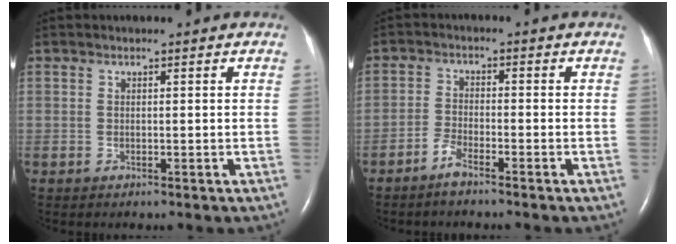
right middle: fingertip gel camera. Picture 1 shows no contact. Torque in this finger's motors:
{"motor_torque": [0.47, -0.50, 0.07, 0.02]}